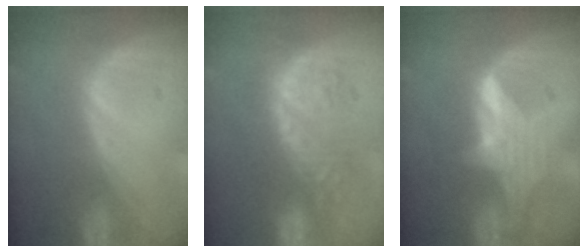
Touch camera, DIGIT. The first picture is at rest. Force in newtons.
{"total": 8.9, "press": 8.7, "slide": 2.0}
{"total": 5.6, "press": 5.6, "slide": 0.4}